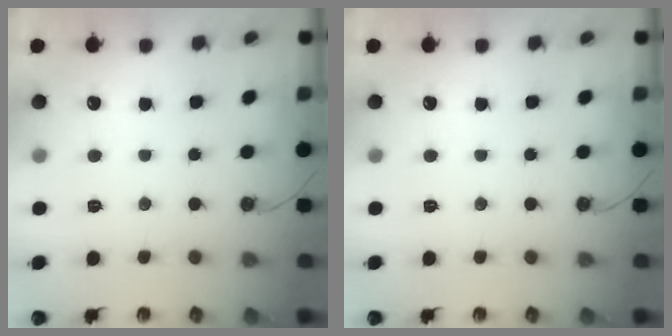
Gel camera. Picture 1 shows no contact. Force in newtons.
{"total": 0.0}